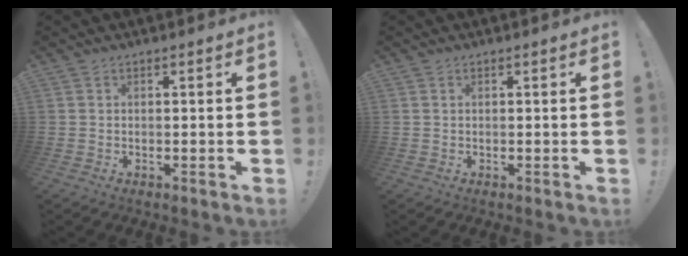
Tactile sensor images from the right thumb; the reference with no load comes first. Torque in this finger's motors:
{"motor_torque": [0.06, -0.28, -0.35, 0.23, 0.09]}